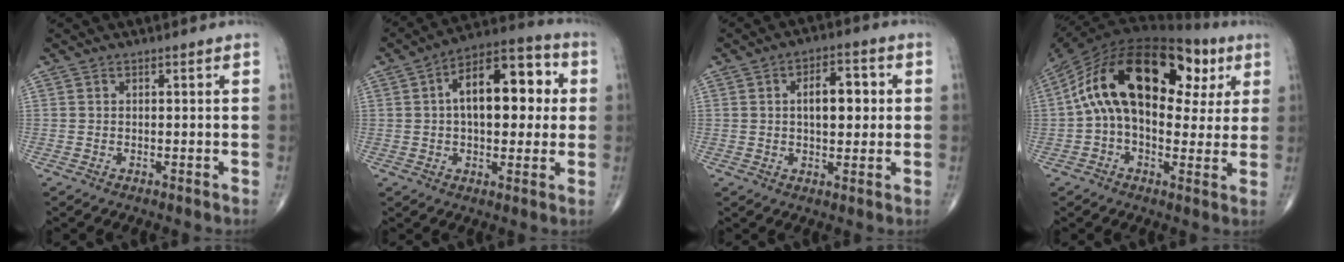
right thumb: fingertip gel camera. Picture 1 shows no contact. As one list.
[{"total": 16.8, "force": [2.6, 8.8, 14.1], "torque": [-0.182, 0.027, 0.032]}, {"total": 8.3, "force": [1.1, 4.4, 6.9], "torque": [-0.083, 0.008, 0.015]}, {"total": 24.7, "force": [6.3, 13.8, 19.5], "torque": [-0.323, 0.051, 0.092]}]